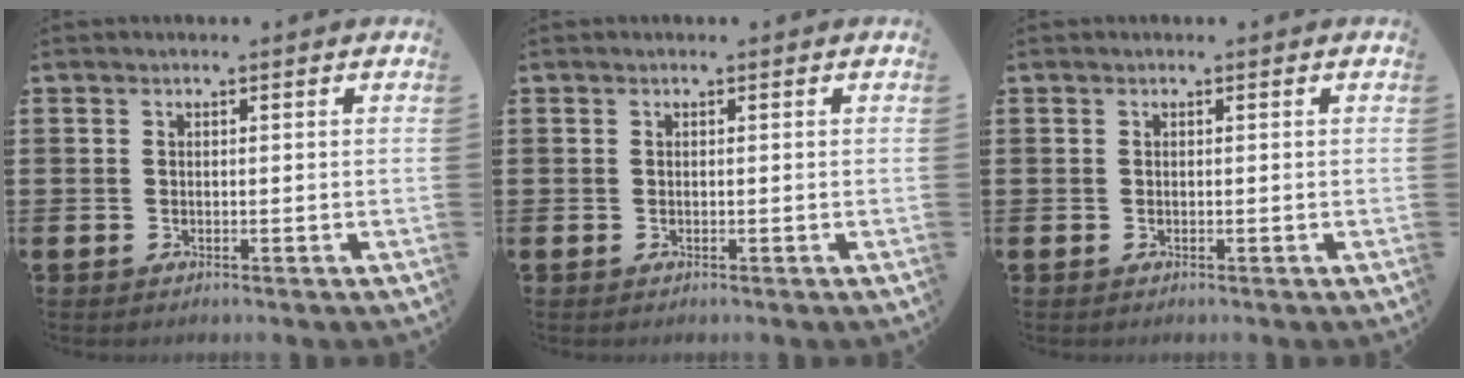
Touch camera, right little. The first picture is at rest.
{"total": 0.0}
{"total": 0.0}